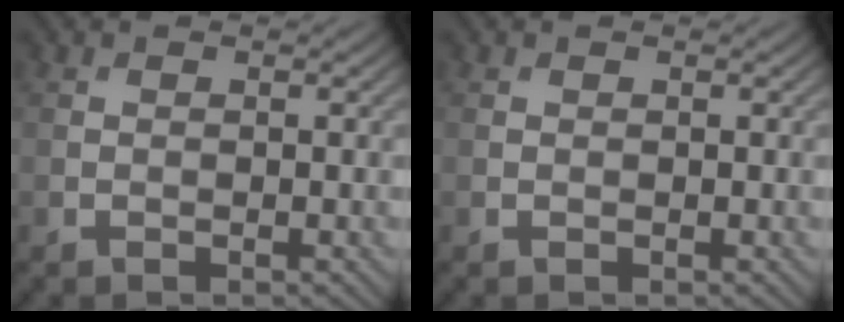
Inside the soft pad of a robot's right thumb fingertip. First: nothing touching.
{"total": 0.0}